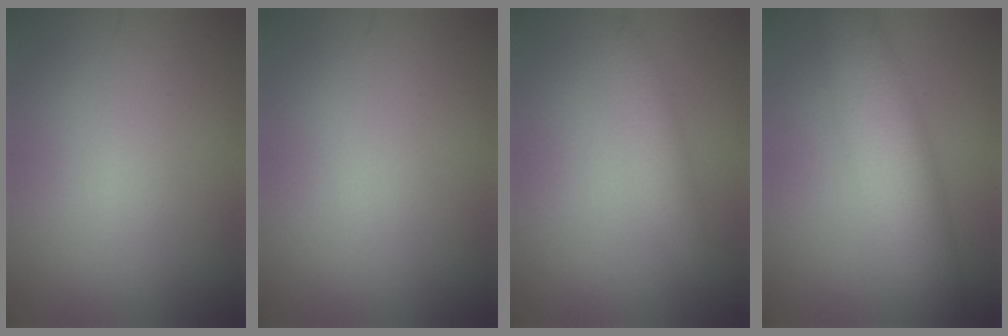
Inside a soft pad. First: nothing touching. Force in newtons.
{"total": 0.0}
{"total": 2.0, "press": 2.0, "slide": 0.1}
{"total": 6.5, "press": 6.5, "slide": 0.0}